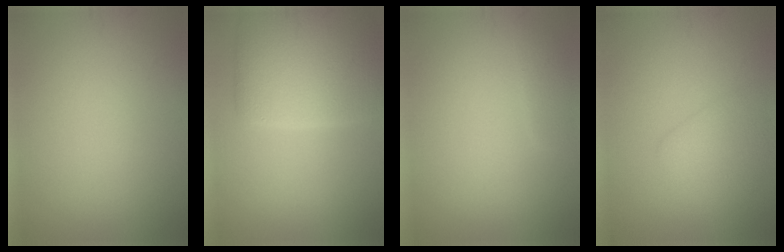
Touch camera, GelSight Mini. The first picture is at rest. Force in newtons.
{"total": 7.8, "press": 7.8, "slide": 0.3}
{"total": 1.2, "press": 1.2, "slide": 0.2}
{"total": 2.7, "press": 2.7, "slide": 0.1}